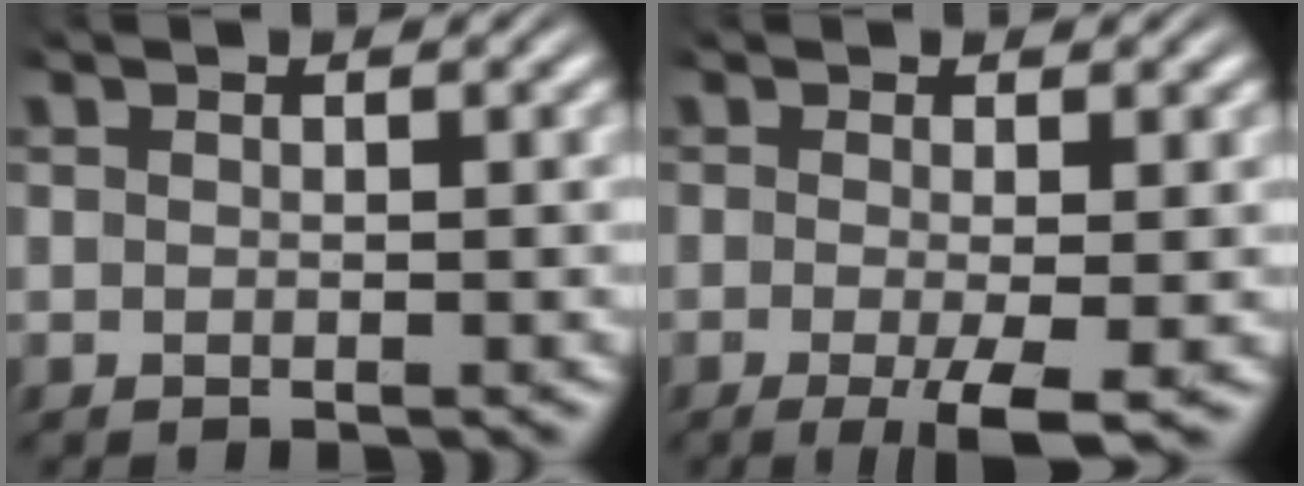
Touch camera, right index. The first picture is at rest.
{"total": 4.0, "force": [-2.2, 0.9, 3.2], "torque": [-0.061, -0.023, -0.026]}